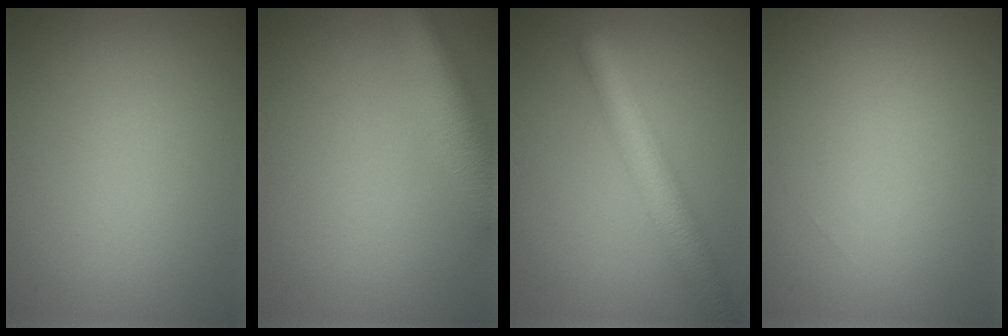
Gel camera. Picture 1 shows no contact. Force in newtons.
{"total": 5.8, "press": 5.8, "slide": 0.5}
{"total": 5.8, "press": 5.8, "slide": 0.2}
{"total": 0.0}